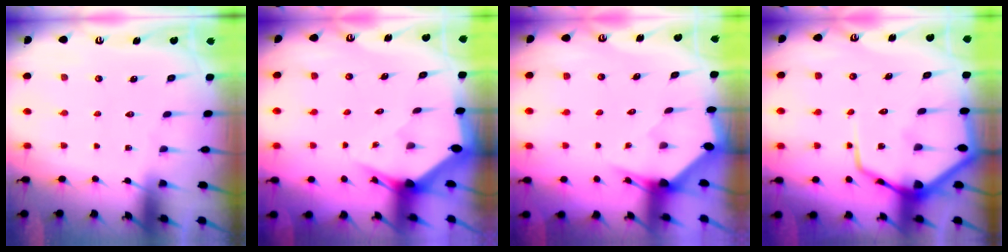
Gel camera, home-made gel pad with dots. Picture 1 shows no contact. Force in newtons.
{"total": 4.3, "press": 4.3, "slide": 0.2}
{"total": 2.7, "press": 2.7, "slide": 0.2}
{"total": 12.7, "press": 12.6, "slide": 1.2}